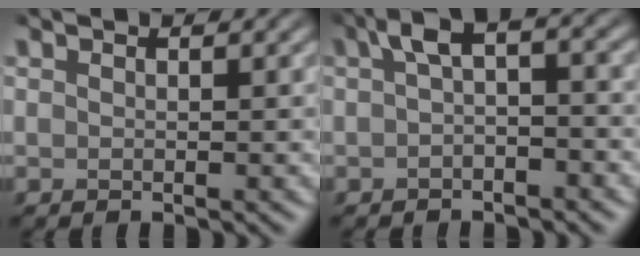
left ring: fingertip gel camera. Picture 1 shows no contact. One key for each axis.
{"total": 3.9, "fx": 0.0, "fy": 1.8, "fz": 3.5, "tx": -0.060, "ty": 0.012, "tz": 0.000}